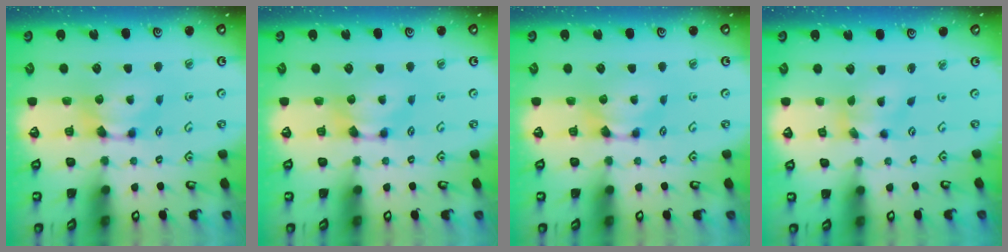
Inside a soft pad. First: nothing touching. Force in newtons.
{"total": 0.0}
{"total": 0.0}
{"total": 2.5, "press": 2.1, "slide": 1.5}